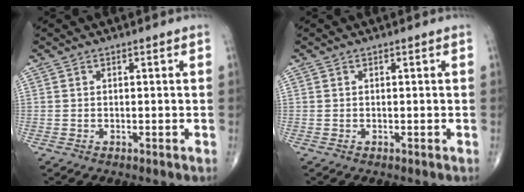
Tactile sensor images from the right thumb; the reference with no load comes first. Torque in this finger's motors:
{"motor_torque": [0.02, 0.02, 0.00, 0.00, 0.00]}